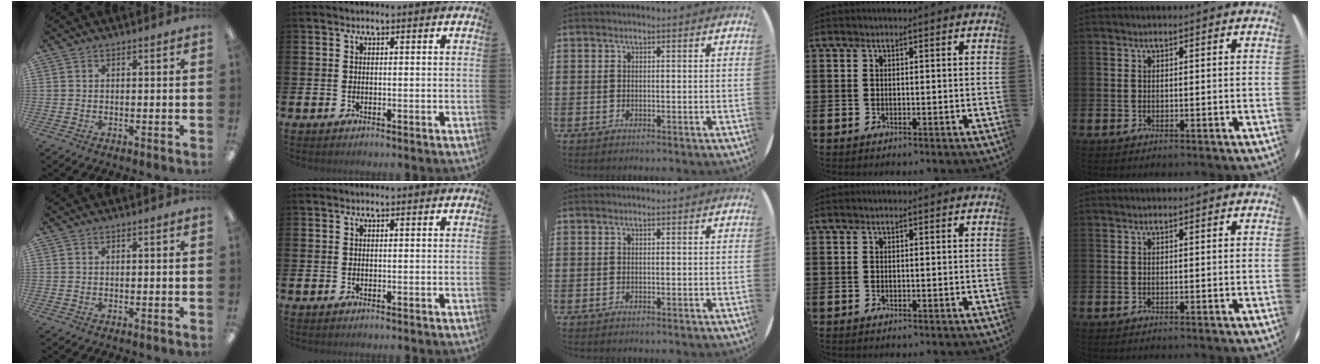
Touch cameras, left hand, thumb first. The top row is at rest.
{}